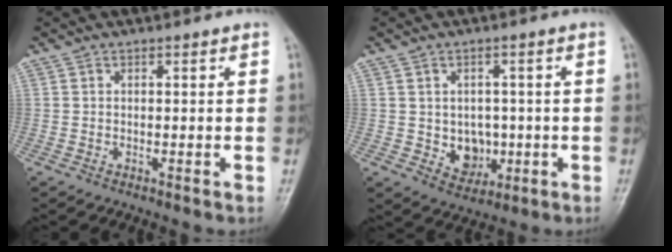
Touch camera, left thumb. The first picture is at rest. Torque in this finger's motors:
{"motor_torque": [0.11, 0.11, 0.12, 0.06, 0.02]}